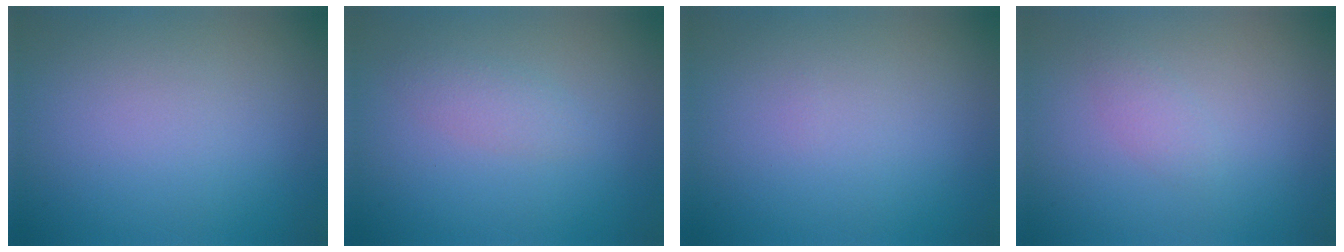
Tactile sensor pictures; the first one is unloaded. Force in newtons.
{"total": 1.3, "press": 1.3, "slide": 0.1}
{"total": 0.0}
{"total": 1.0, "press": 1.0, "slide": 0.0}